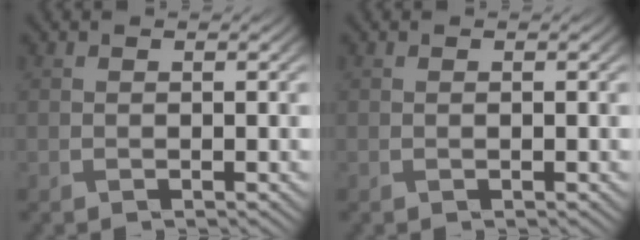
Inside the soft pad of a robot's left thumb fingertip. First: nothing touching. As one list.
[{"total": 0.0}]